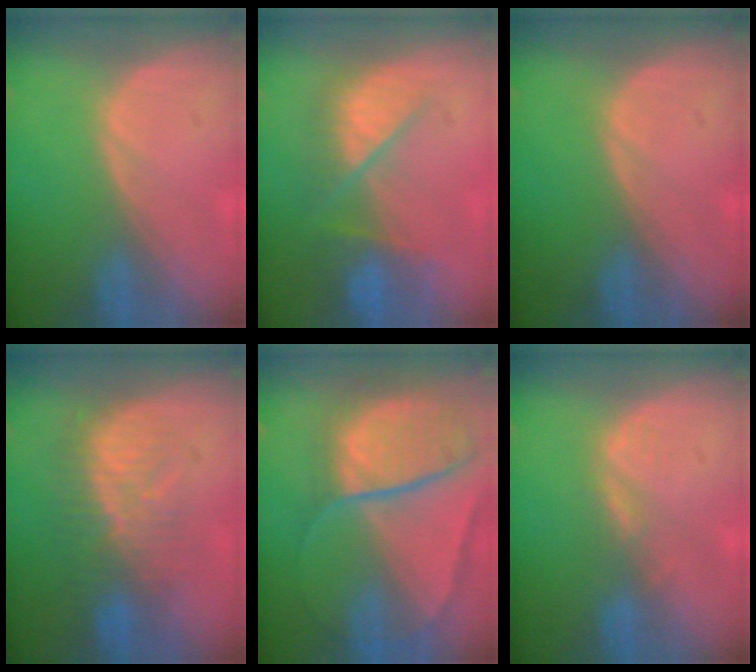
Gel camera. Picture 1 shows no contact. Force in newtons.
{"total": 8.3, "press": 7.4, "slide": 3.8}
{"total": 0.0}
{"total": 8.0, "press": 7.9, "slide": 1.5}
{"total": 10.7, "press": 8.9, "slide": 5.9}
{"total": 1.6, "press": 1.6, "slide": 0.2}